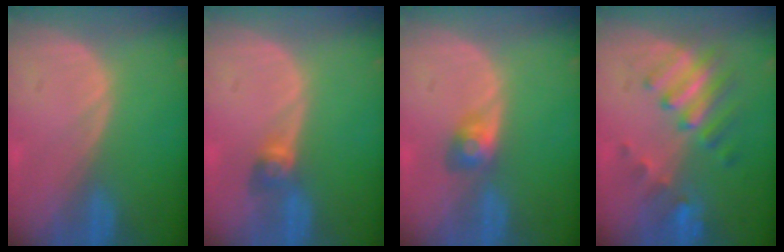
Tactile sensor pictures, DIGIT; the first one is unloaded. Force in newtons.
{"total": 2.7, "press": 2.5, "slide": 0.9}
{"total": 2.9, "press": 2.7, "slide": 1.2}
{"total": 7.5, "press": 7.0, "slide": 2.7}